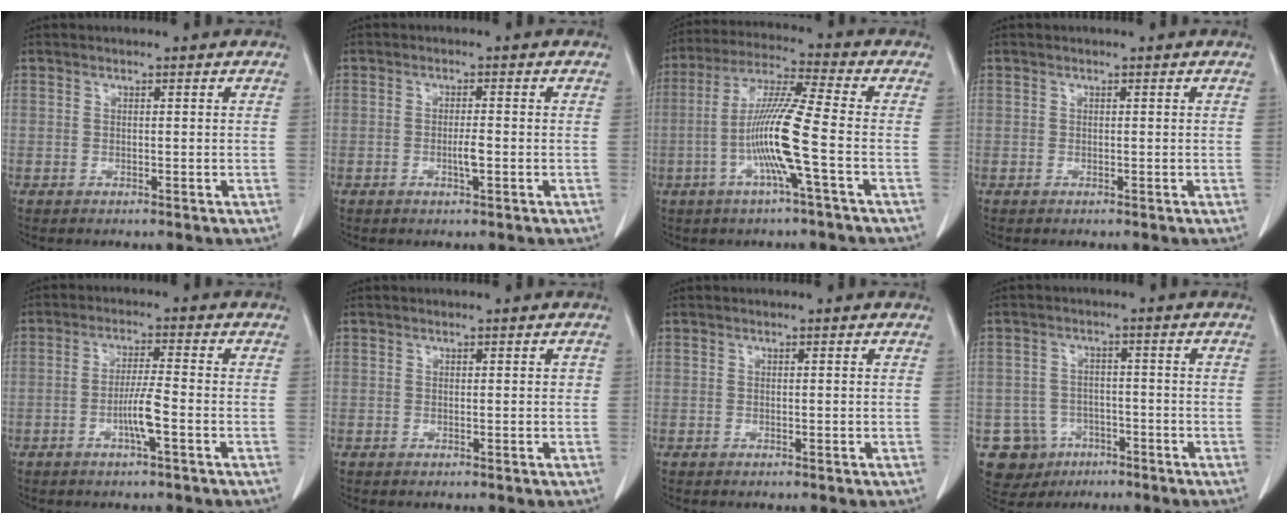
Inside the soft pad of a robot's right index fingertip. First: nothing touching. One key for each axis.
{"total": 2.0, "fx": -0.6, "fy": 0.2, "fz": 1.9, "tx": -0.038, "ty": -0.001, "tz": -0.009}
{"total": 11.3, "fx": -2.8, "fy": -0.8, "fz": 10.9, "tx": -0.216, "ty": -0.001, "tz": -0.062}
{"total": 0.0}
{"total": 4.5, "fx": -1.7, "fy": -0.2, "fz": 4.2, "tx": -0.081, "ty": -0.001, "tz": -0.032}
{"total": 0.6, "fx": 0.1, "fy": 0.4, "fz": 0.4, "tx": -0.003, "ty": 0.007, "tz": 0.003}
{"total": 0.0}
{"total": 7.1, "fx": -3.3, "fy": 6.2, "fz": 0.6, "tx": -0.015, "ty": 0.009, "tz": -0.043}